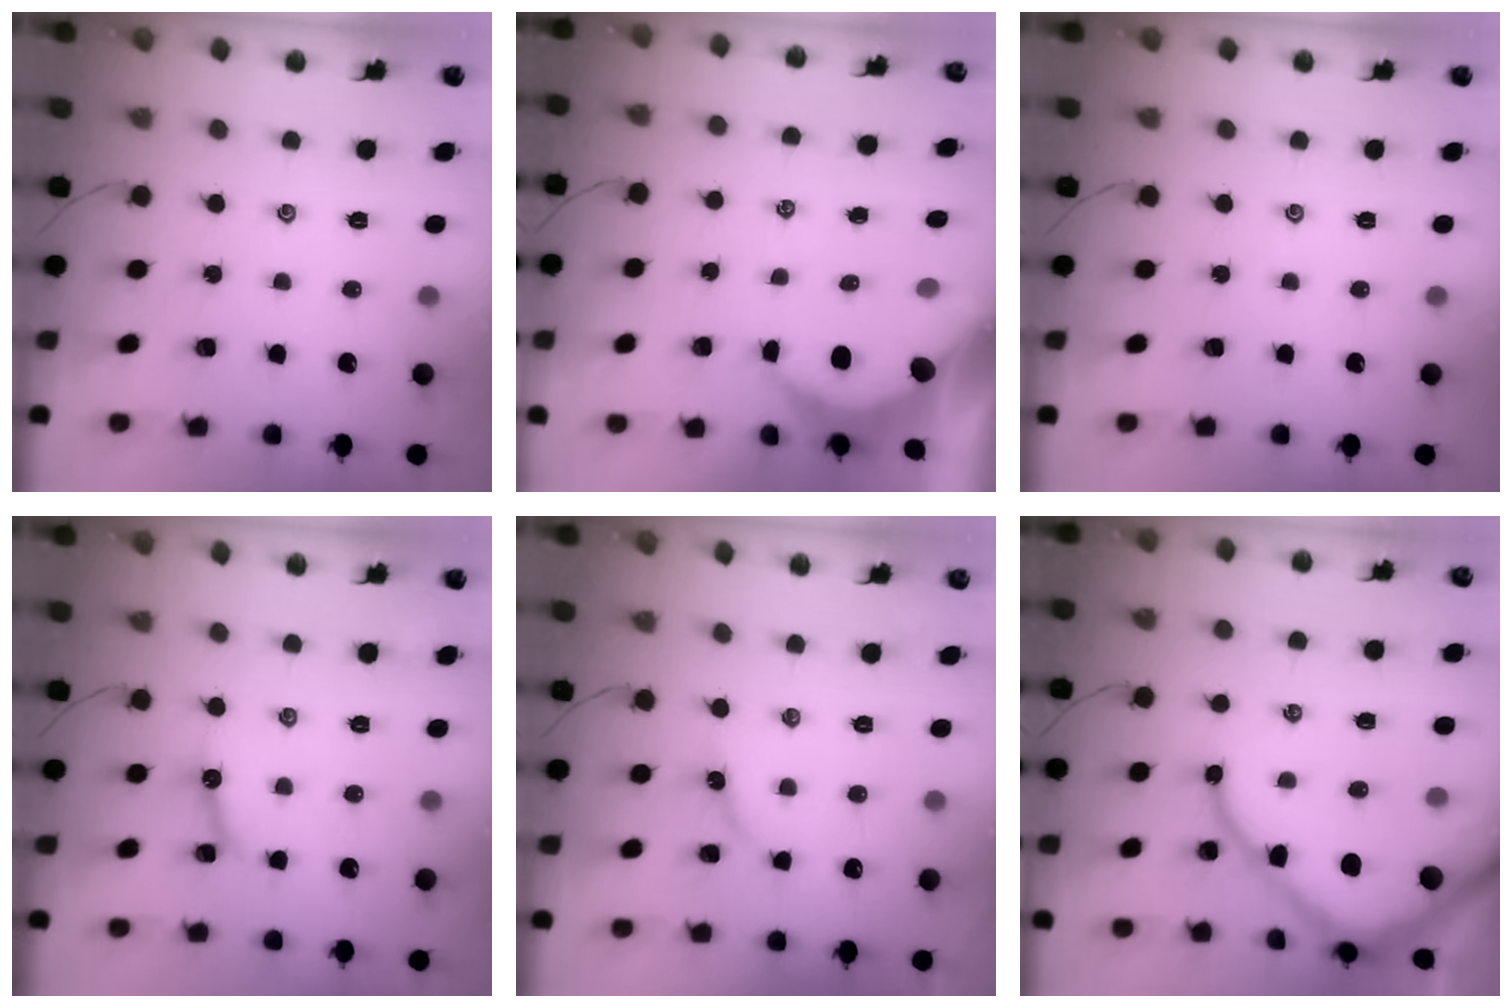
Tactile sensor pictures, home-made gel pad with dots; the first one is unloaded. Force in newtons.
{"total": 6.8, "press": 6.7, "slide": 0.9}
{"total": 0.0}
{"total": 8.0, "press": 8.0, "slide": 0.2}
{"total": 4.2, "press": 4.2, "slide": 0.4}
{"total": 12.3, "press": 12.2, "slide": 1.4}